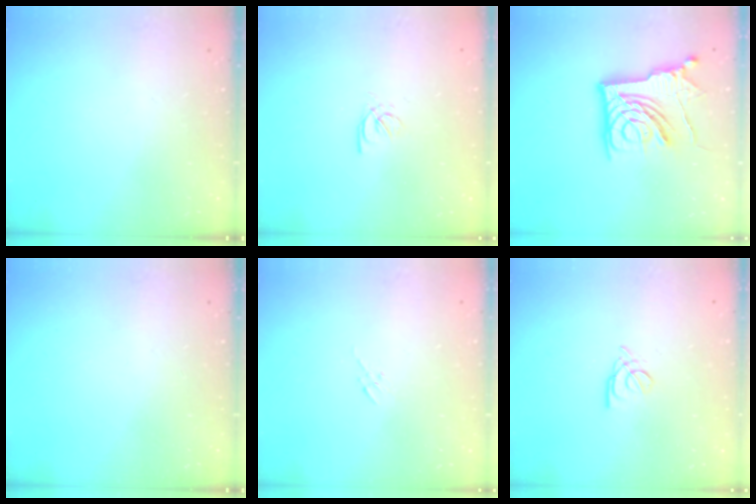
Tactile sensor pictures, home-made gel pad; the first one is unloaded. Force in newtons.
{"total": 2.0, "press": 2.0, "slide": 0.4}
{"total": 14.2, "press": 14.1, "slide": 1.1}
{"total": 0.0}
{"total": 2.7, "press": 2.7, "slide": 0.5}
{"total": 2.6, "press": 2.5, "slide": 0.5}